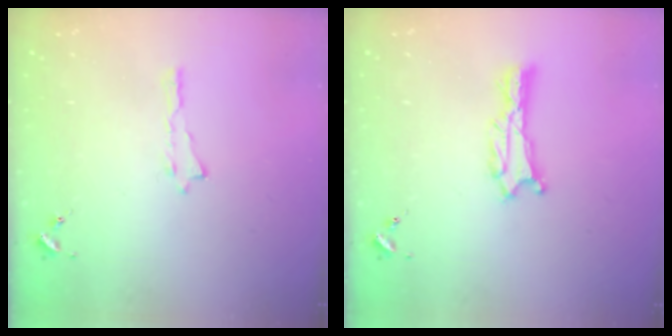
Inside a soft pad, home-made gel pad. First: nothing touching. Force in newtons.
{"total": 0.7, "press": 0.7, "slide": 0.1}